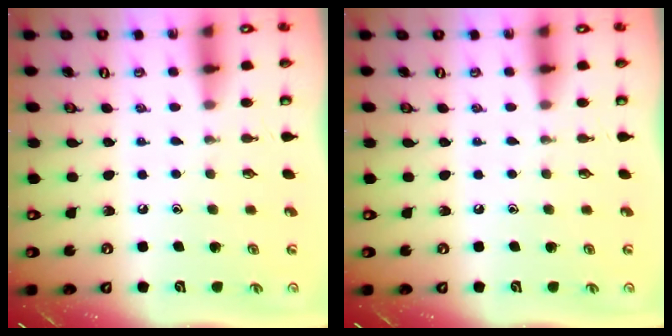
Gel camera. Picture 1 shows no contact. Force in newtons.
{"total": 0.0}